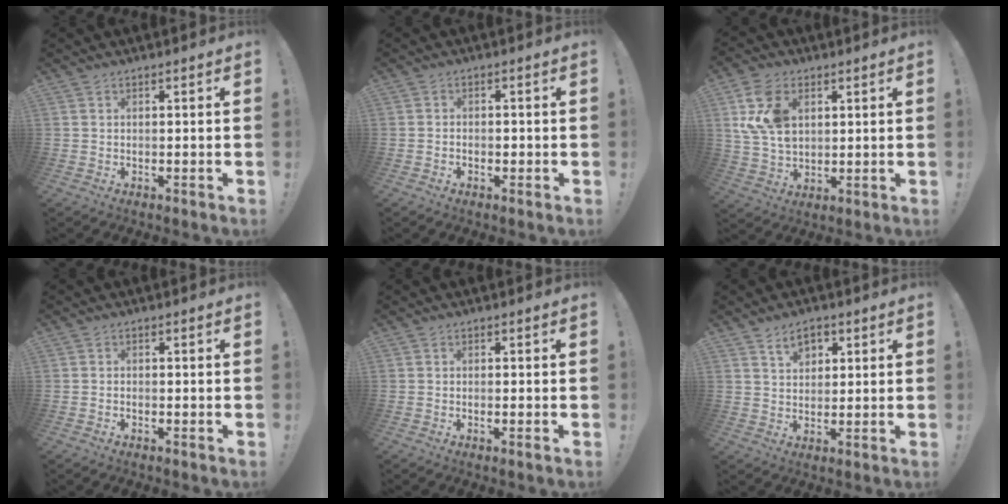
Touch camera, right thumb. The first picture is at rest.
{"total": 1.5, "force": [-1.0, 0.9, 0.6], "torque": [-0.015, 0.007, -0.016]}
{"total": 13.7, "force": [4.7, 9.3, 8.9], "torque": [-0.180, -0.007, 0.092]}
{"total": 0.8, "force": [-0.8, 0.3, 0.2], "torque": [-0.009, 0.005, -0.012]}
{"total": 1.2, "force": [-0.3, -0.1, 1.1], "torque": [-0.022, 0.000, -0.006]}
{"total": 6.3, "force": [3.2, 4.3, 3.3], "torque": [-0.044, -0.005, 0.057]}